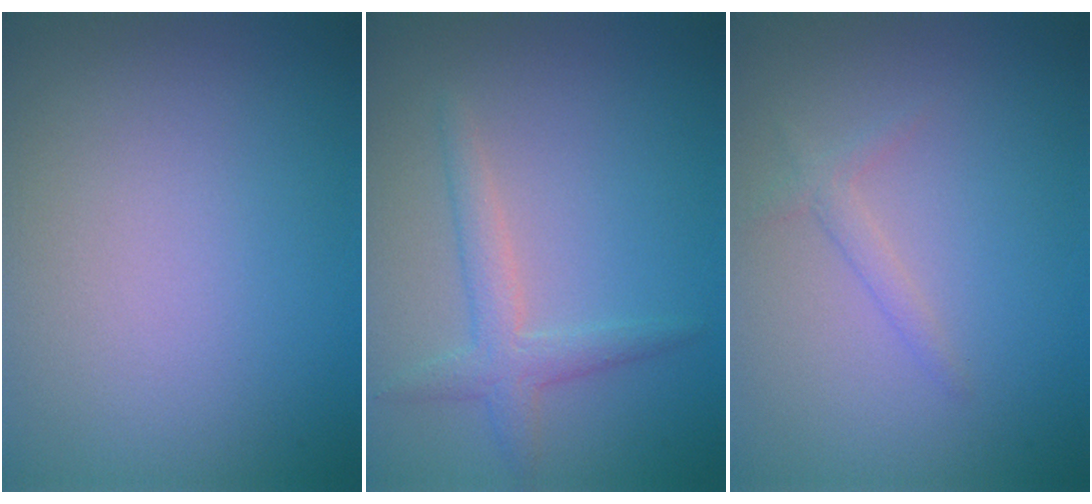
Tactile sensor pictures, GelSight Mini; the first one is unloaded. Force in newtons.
{"total": 2.4, "press": 2.4, "slide": 0.1}
{"total": 1.1, "press": 1.1, "slide": 0.1}